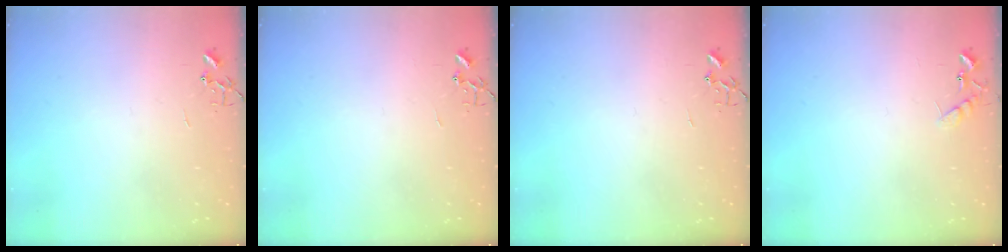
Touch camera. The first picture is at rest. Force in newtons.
{"total": 0.0}
{"total": 0.0}
{"total": 7.6, "press": 7.6, "slide": 0.7}